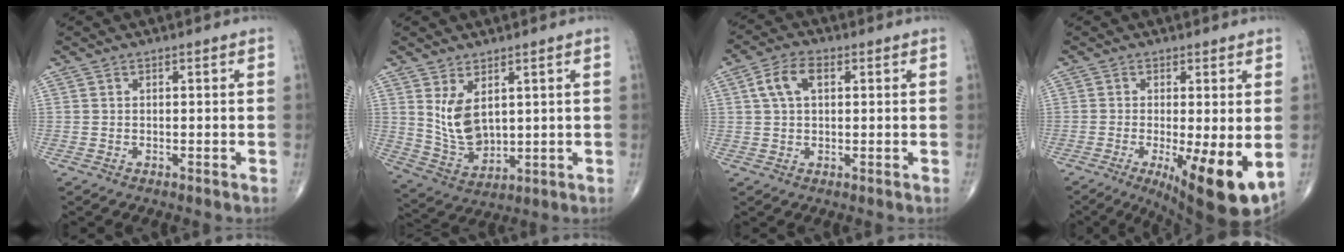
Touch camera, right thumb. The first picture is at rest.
{"total": 8.0, "force": [2.7, 4.5, 6.1], "torque": [-0.104, -0.026, 0.071]}
{"total": 5.9, "force": [1.7, 3.3, 4.5], "torque": [-0.092, 0.013, 0.030]}
{"total": 12.6, "force": [-3.2, 3.3, 11.7], "torque": [-0.169, -0.026, -0.039]}